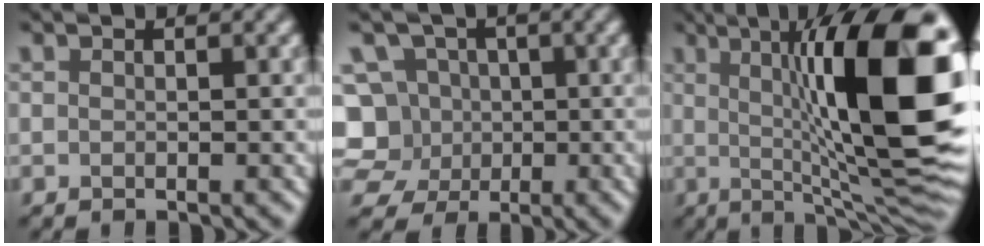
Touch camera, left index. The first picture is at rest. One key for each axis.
{"total": 6.3, "fx": -0.8, "fy": 6.0, "fz": 1.8, "tx": -0.032, "ty": 0.036, "tz": -0.046}
{"total": 16.0, "fx": 1.5, "fy": 4.1, "fz": 15.4, "tx": -0.196, "ty": 0.007, "tz": 0.023}